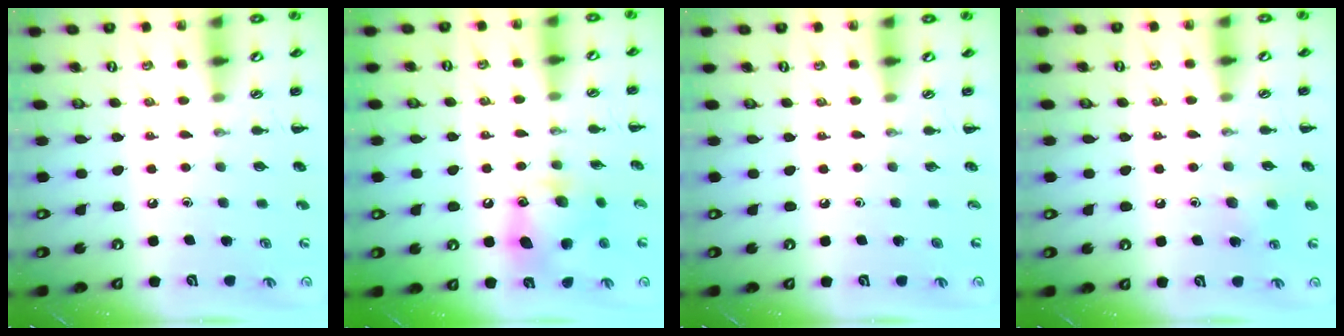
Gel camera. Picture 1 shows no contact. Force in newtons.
{"total": 11.7, "press": 11.6, "slide": 1.6}
{"total": 0.0}
{"total": 5.5, "press": 5.2, "slide": 1.6}